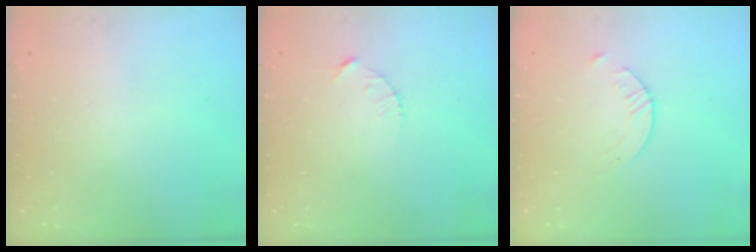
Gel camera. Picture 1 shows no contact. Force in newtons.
{"total": 2.1, "press": 2.1, "slide": 0.3}
{"total": 2.8, "press": 2.7, "slide": 0.3}